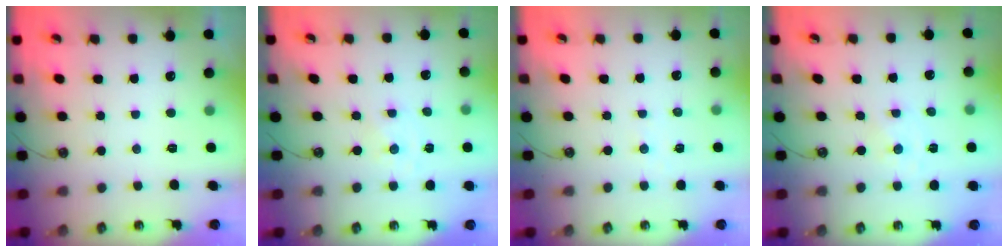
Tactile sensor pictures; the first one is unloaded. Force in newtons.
{"total": 0.0}
{"total": 2.6, "press": 2.6, "slide": 0.3}
{"total": 0.0}